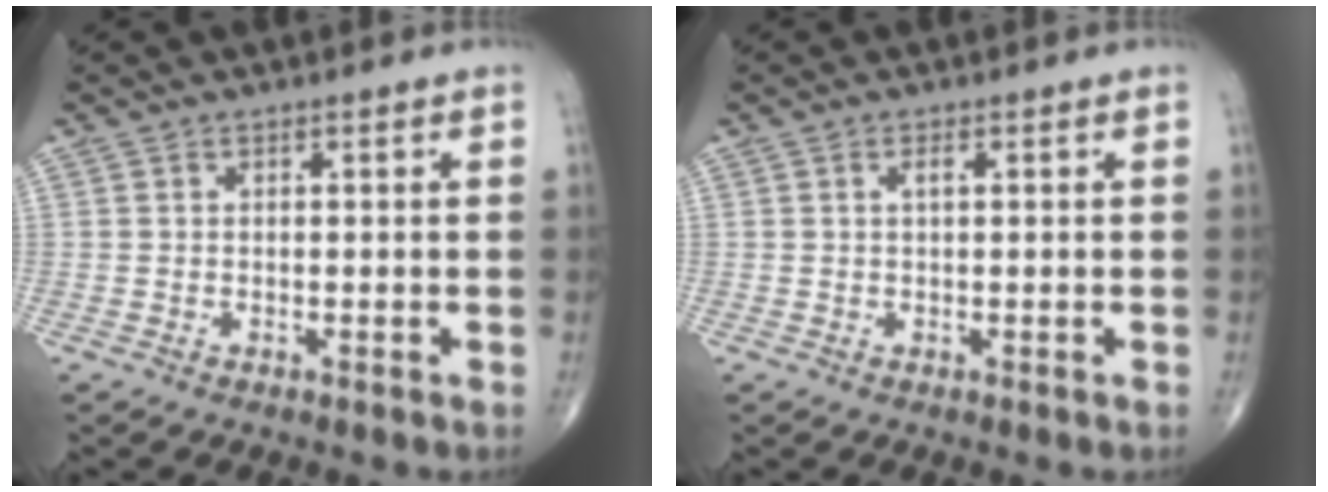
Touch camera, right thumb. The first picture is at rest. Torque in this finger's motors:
{"motor_torque": [0.00, 1.19, 0.42, 0.30, 0.02]}